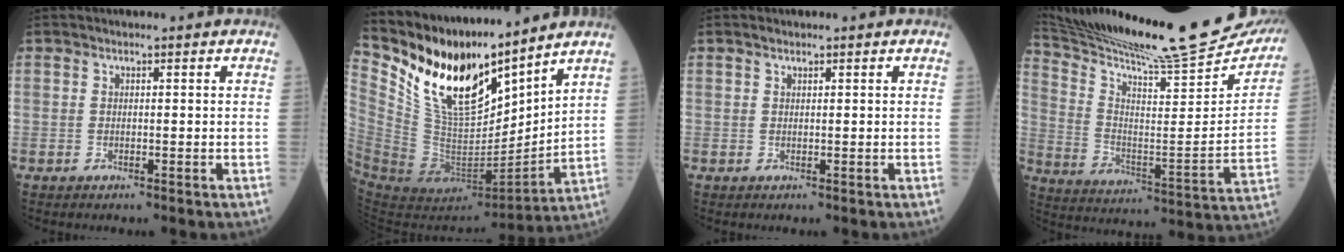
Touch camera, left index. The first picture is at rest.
{"total": 20.6, "force": [16.7, 6.1, 10.5], "torque": [-0.224, -0.013, 0.321]}
{"total": 0.6, "force": [0.5, 0.2, 0.3], "torque": [-0.010, 0.006, 0.010]}
{"total": 28.4, "force": [25.4, 1.3, 12.5], "torque": [-0.222, -0.078, 0.361]}